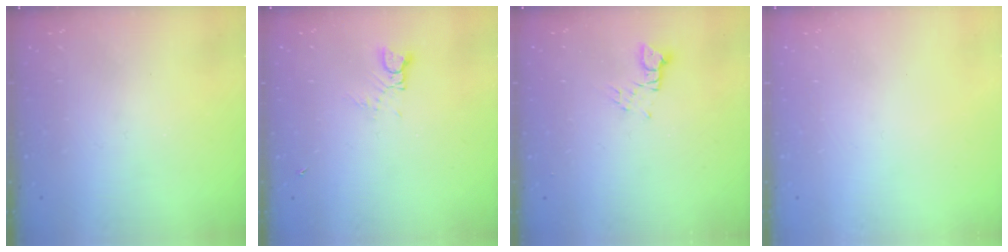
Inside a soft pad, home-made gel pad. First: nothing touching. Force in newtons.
{"total": 2.4, "press": 2.4, "slide": 0.4}
{"total": 2.2, "press": 2.2, "slide": 0.2}
{"total": 0.0}